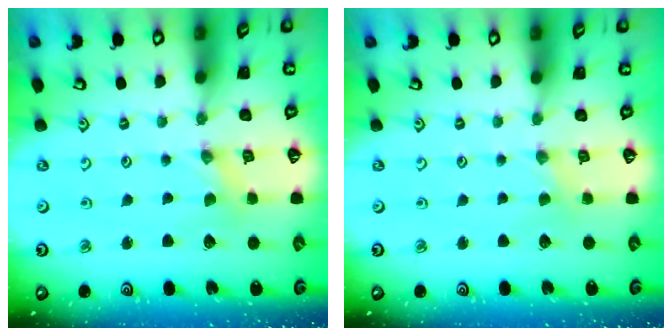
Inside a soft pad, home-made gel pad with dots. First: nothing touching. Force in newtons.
{"total": 0.7, "press": 0.7, "slide": 0.1}